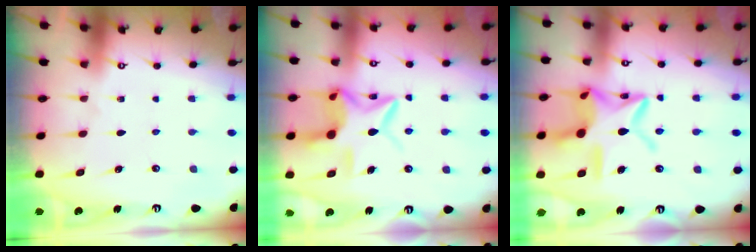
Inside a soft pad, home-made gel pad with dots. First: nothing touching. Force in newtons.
{"total": 11.5, "press": 11.4, "slide": 1.0}
{"total": 17.9, "press": 17.8, "slide": 1.3}